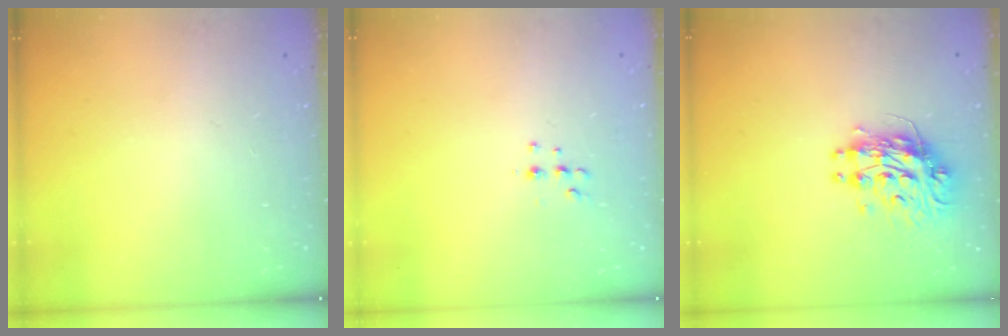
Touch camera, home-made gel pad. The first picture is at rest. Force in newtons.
{"total": 4.9, "press": 4.8, "slide": 1.1}
{"total": 10.7, "press": 10.7, "slide": 0.9}